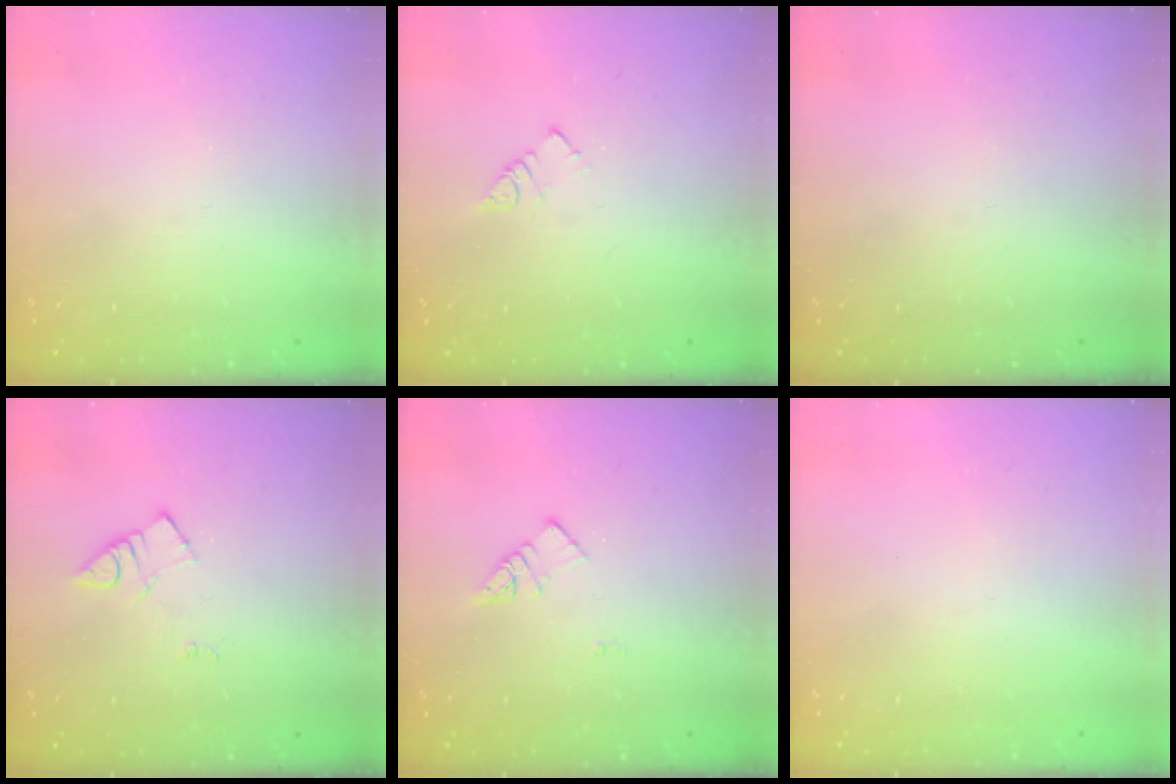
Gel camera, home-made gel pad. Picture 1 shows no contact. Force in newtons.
{"total": 2.5, "press": 2.5, "slide": 0.1}
{"total": 0.0}
{"total": 4.5, "press": 4.4, "slide": 0.7}
{"total": 3.3, "press": 3.3, "slide": 0.3}
{"total": 1.6, "press": 1.6, "slide": 0.1}